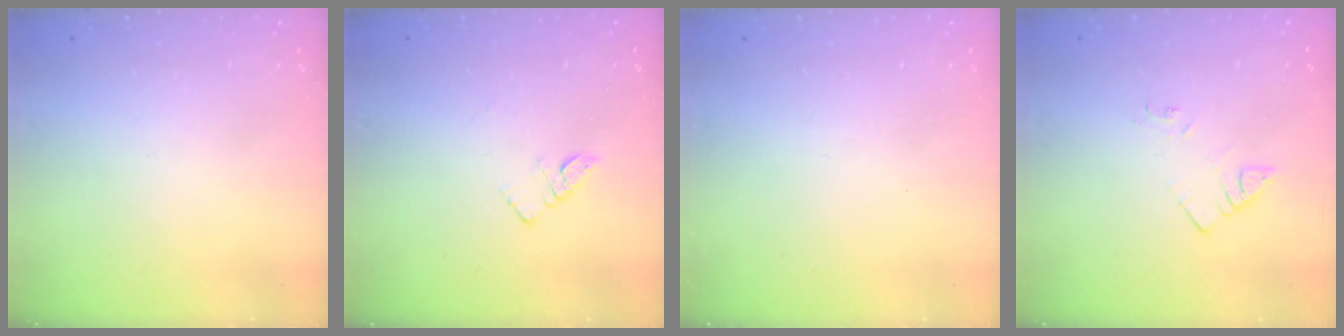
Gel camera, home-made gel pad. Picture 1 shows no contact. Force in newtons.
{"total": 3.9, "press": 3.8, "slide": 0.4}
{"total": 1.7, "press": 1.6, "slide": 0.1}
{"total": 2.9, "press": 2.9, "slide": 0.6}